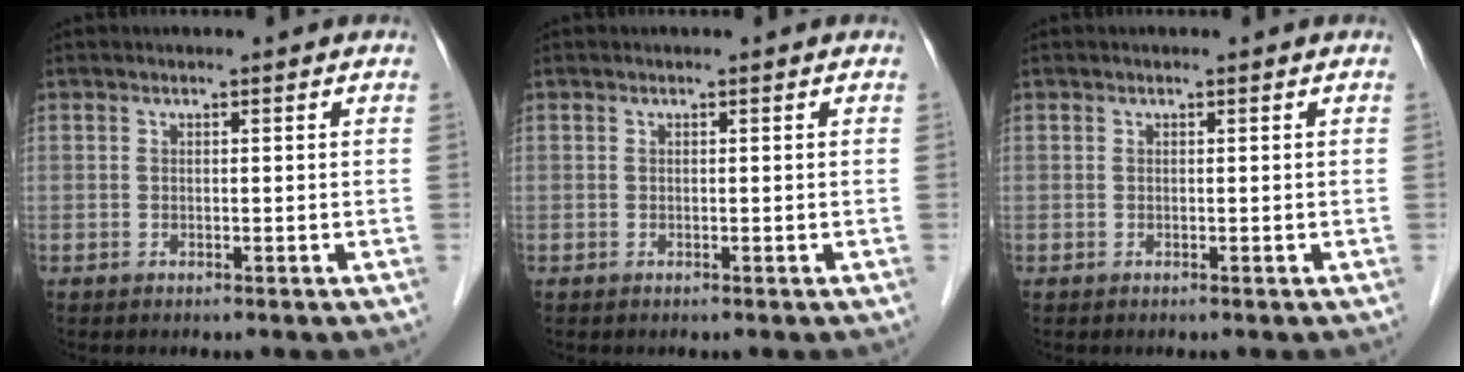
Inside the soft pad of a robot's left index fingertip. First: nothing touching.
{"total": 0.0}
{"total": 0.0}